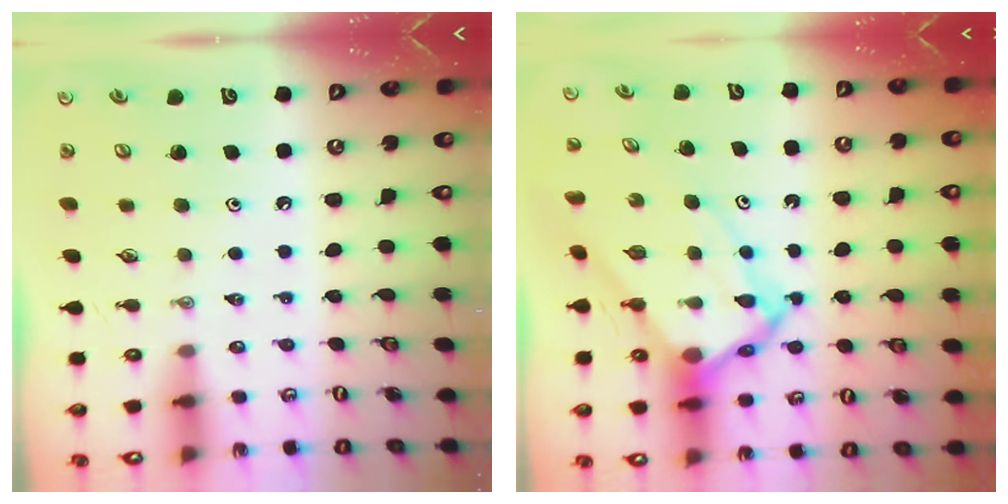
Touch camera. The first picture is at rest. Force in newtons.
{"total": 10.4, "press": 10.3, "slide": 1.0}